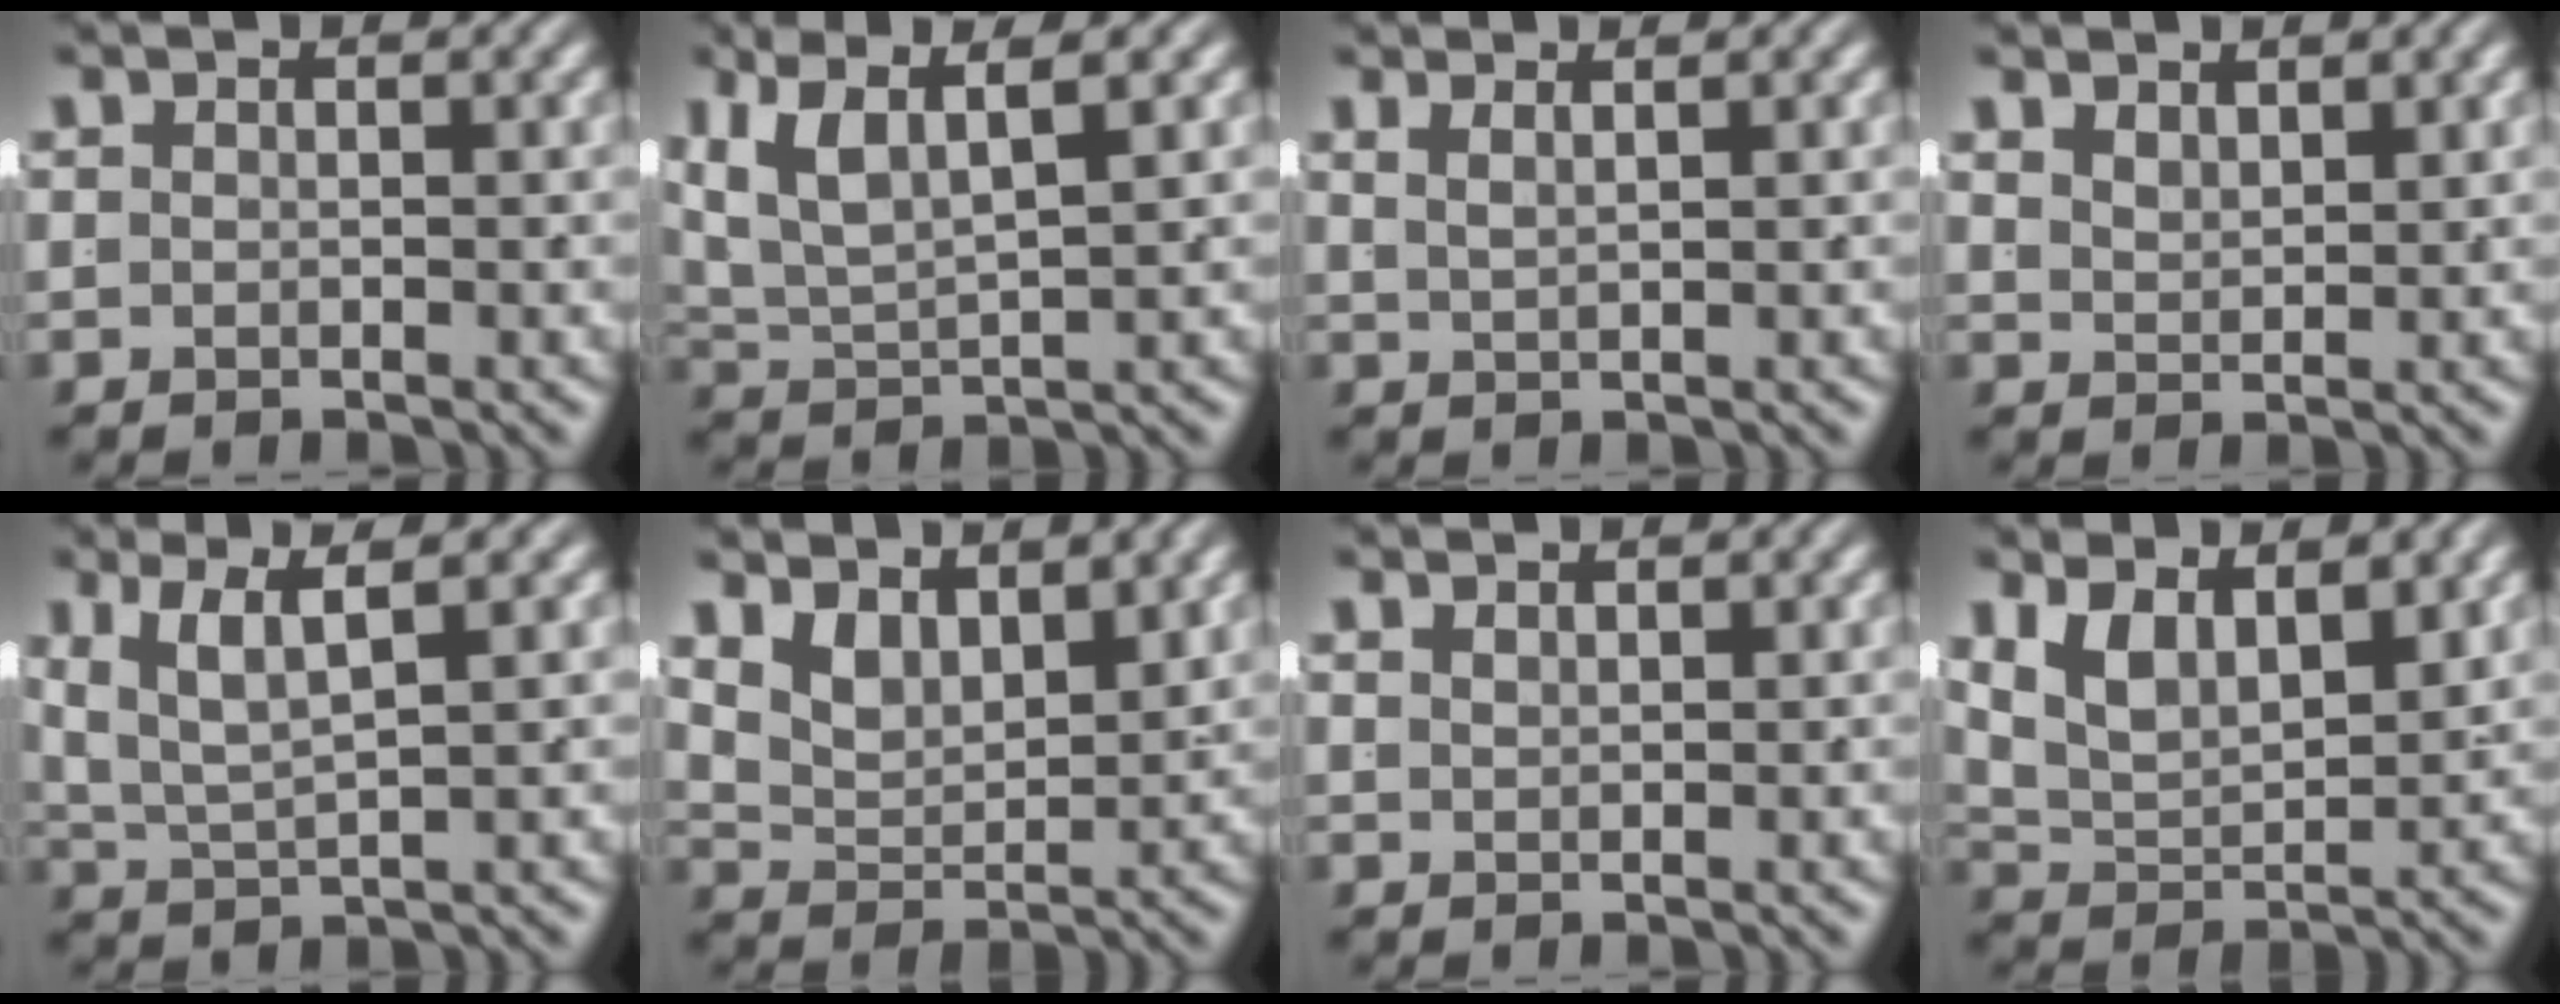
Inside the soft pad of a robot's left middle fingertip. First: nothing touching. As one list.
[{"total": 7.1, "force": [2.7, 4.4, 4.8], "torque": [-0.106, -0.002, 0.047]}, {"total": 1.6, "force": [1.0, -1.2, 0.4], "torque": [0.003, -0.004, 0.030]}, {"total": 2.0, "force": [1.8, -0.8, 0.2], "torque": [0.007, -0.008, 0.045]}, {"total": 4.5, "force": [1.6, 2.1, 3.7], "torque": [-0.074, -0.009, 0.035]}, {"total": 4.6, "force": [2.4, 2.8, 2.7], "torque": [-0.053, -0.013, 0.041]}, {"total": 1.4, "force": [0.9, -1.1, -0.1], "torque": [0.017, -0.001, 0.024]}, {"total": 5.9, "force": [1.9, 4.1, 3.8], "torque": [-0.080, -0.012, 0.032]}]